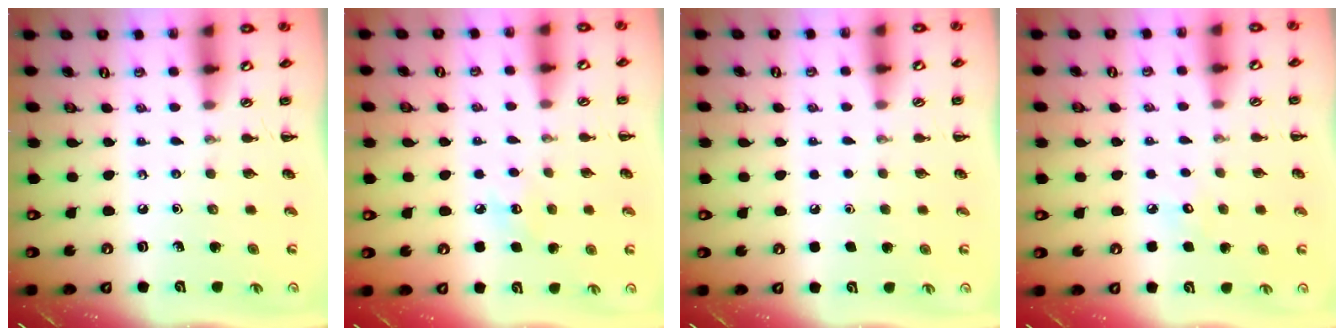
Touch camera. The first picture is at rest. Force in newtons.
{"total": 6.4, "press": 6.1, "slide": 1.8}
{"total": 1.7, "press": 1.7, "slide": 0.1}
{"total": 3.8, "press": 3.7, "slide": 0.9}